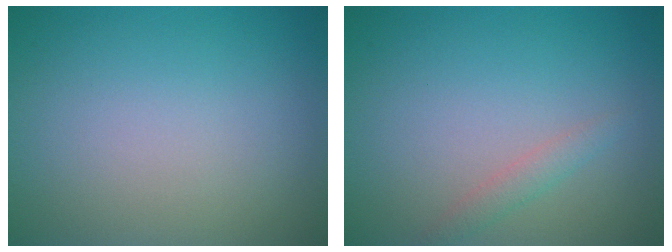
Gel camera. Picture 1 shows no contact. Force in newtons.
{"total": 1.3, "press": 1.3, "slide": 0.2}